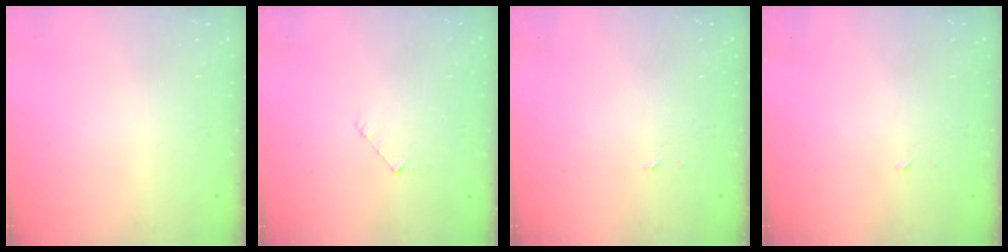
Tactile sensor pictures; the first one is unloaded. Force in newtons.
{"total": 3.4, "press": 3.4, "slide": 0.3}
{"total": 1.8, "press": 1.8, "slide": 0.1}
{"total": 1.8, "press": 1.8, "slide": 0.1}